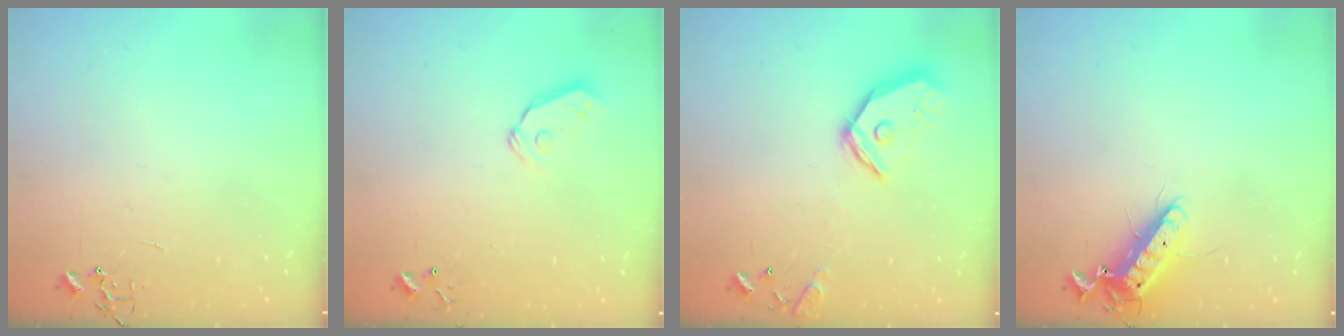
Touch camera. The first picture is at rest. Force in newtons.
{"total": 7.3, "press": 7.2, "slide": 0.8}
{"total": 15.5, "press": 15.3, "slide": 2.2}
{"total": 12.1, "press": 12.0, "slide": 1.8}